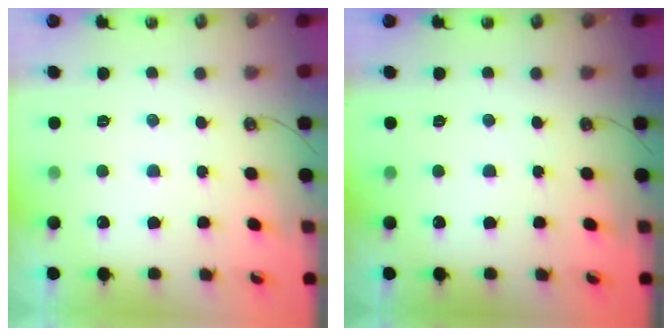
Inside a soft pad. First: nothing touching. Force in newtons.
{"total": 0.0}